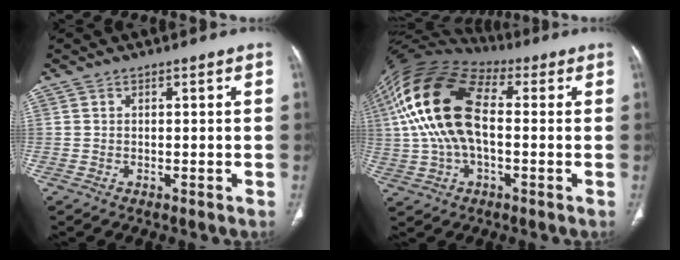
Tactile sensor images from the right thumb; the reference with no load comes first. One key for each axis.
{"total": 18.3, "fx": 1.9, "fy": 9.8, "fz": 15.4, "tx": -0.313, "ty": 0.031, "tz": 0.028}